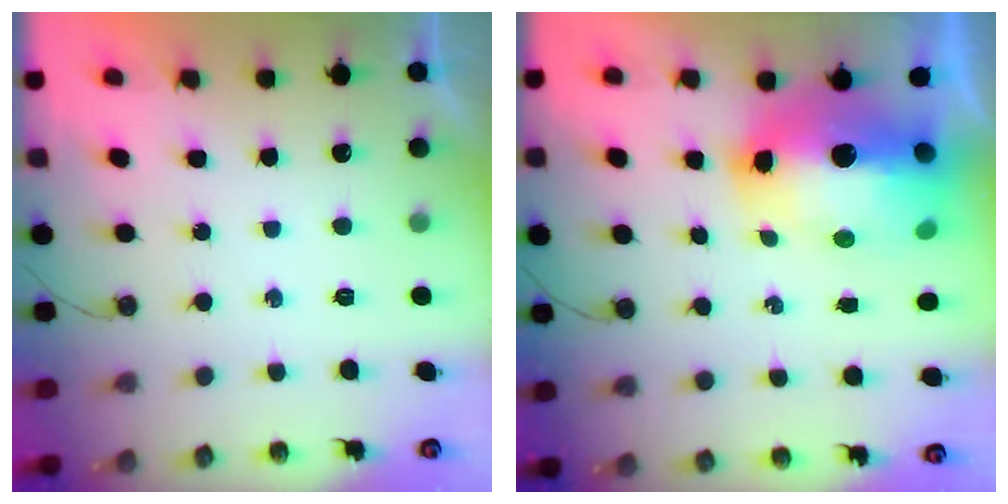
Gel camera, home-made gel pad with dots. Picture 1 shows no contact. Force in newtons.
{"total": 20.3, "press": 20.2, "slide": 2.1}